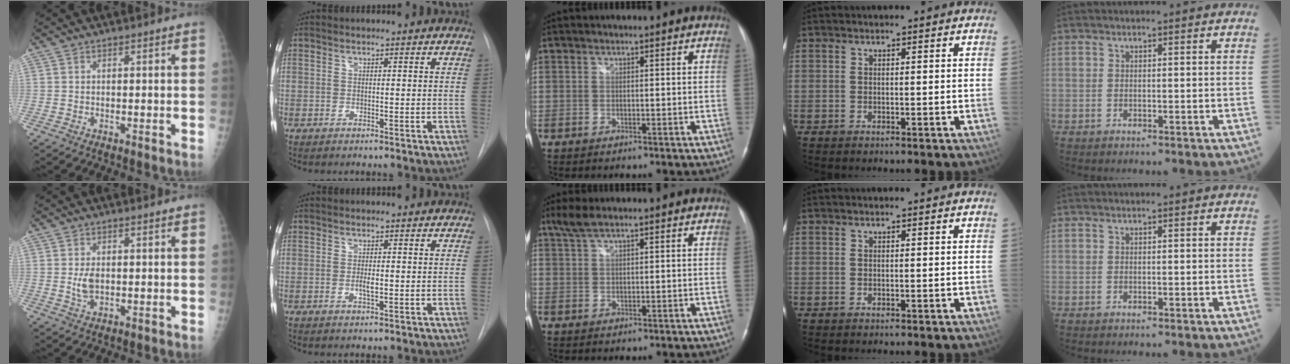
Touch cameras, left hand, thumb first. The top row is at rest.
{"thumb": {"total": 3.3, "force": [0.4, 1.8, 2.7], "torque": [-0.051, -0.007, 0.013]}, "index": {"total": 1.1, "force": [-0.1, 0.3, 1.1], "torque": [-0.023, -0.006, -0.002]}, "middle": {"total": 2.9, "force": [2.2, 0.3, 1.8], "torque": [-0.049, 0.013, 0.049]}}